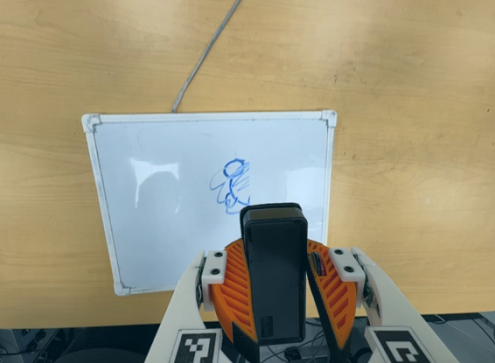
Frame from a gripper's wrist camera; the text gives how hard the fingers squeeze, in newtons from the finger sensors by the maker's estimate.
{"total": 8.6, "left": 9.1, "right": 8.0}